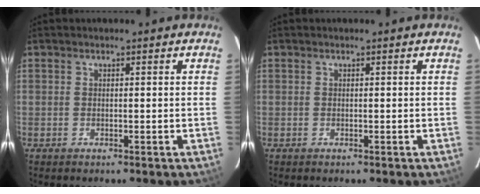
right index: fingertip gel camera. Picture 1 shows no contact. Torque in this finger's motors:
{"motor_torque": [0.00, 0.00, 0.01, 0.01]}